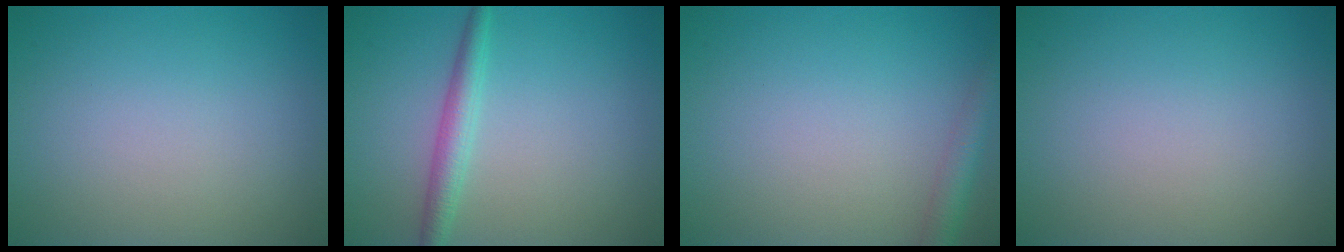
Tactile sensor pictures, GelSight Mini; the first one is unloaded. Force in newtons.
{"total": 2.4, "press": 2.4, "slide": 0.1}
{"total": 2.4, "press": 2.4, "slide": 0.1}
{"total": 0.0}